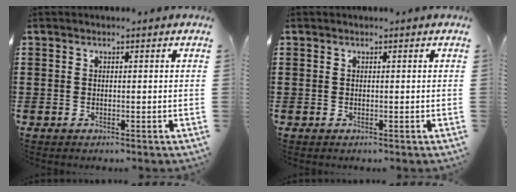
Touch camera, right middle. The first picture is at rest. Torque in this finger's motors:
{"motor_torque": [-0.06, 0.14, 0.17, -0.01]}